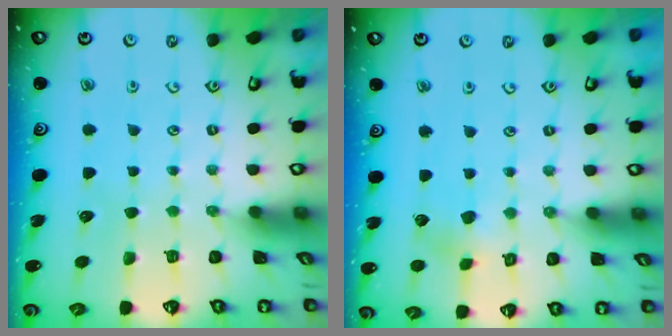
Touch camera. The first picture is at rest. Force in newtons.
{"total": 3.2, "press": 3.1, "slide": 0.6}